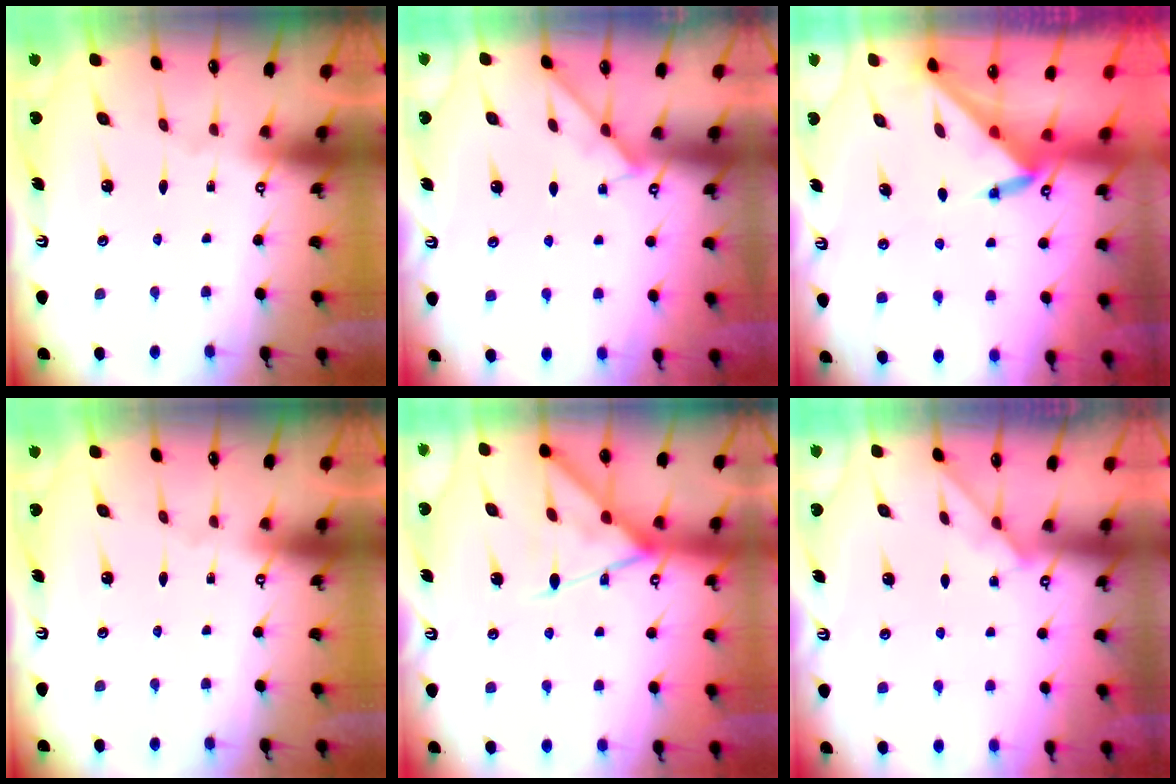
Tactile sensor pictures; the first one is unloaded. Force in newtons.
{"total": 4.3, "press": 4.3, "slide": 0.6}
{"total": 3.5, "press": 3.5, "slide": 0.3}
{"total": 0.0}
{"total": 13.9, "press": 13.9, "slide": 1.2}
{"total": 2.4, "press": 2.3, "slide": 0.4}